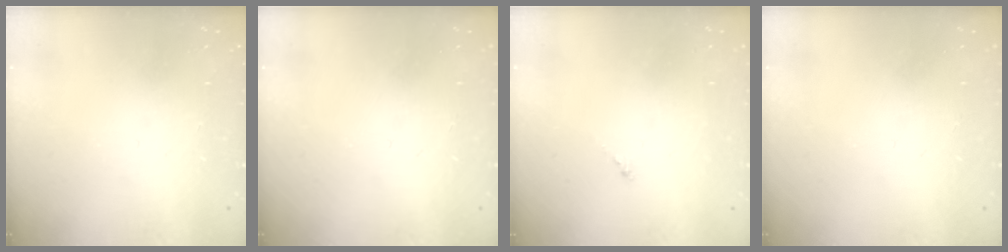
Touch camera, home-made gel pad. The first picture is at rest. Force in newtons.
{"total": 0.0}
{"total": 0.0}
{"total": 0.0}